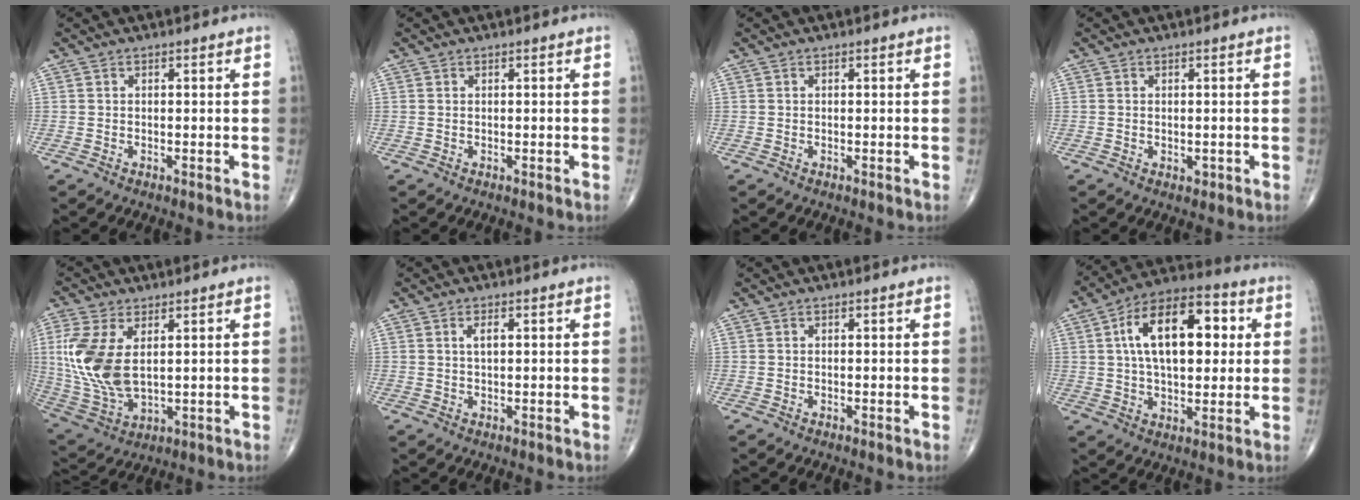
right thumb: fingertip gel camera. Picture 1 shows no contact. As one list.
[{"total": 0.0}, {"total": 0.0}, {"total": 1.0, "force": [-0.2, 0.8, 0.7], "torque": [-0.008, -0.001, 0.001]}, {"total": 14.1, "force": [2.6, 7.7, 11.5], "torque": [-0.257, -0.012, 0.066]}, {"total": 2.1, "force": [0.6, 0.9, 1.8], "torque": [-0.033, 0.000, 0.012]}, {"total": 0.0}, {"total": 18.5, "force": [3.9, 9.8, 15.2], "torque": [-0.222, 0.018, 0.057]}]